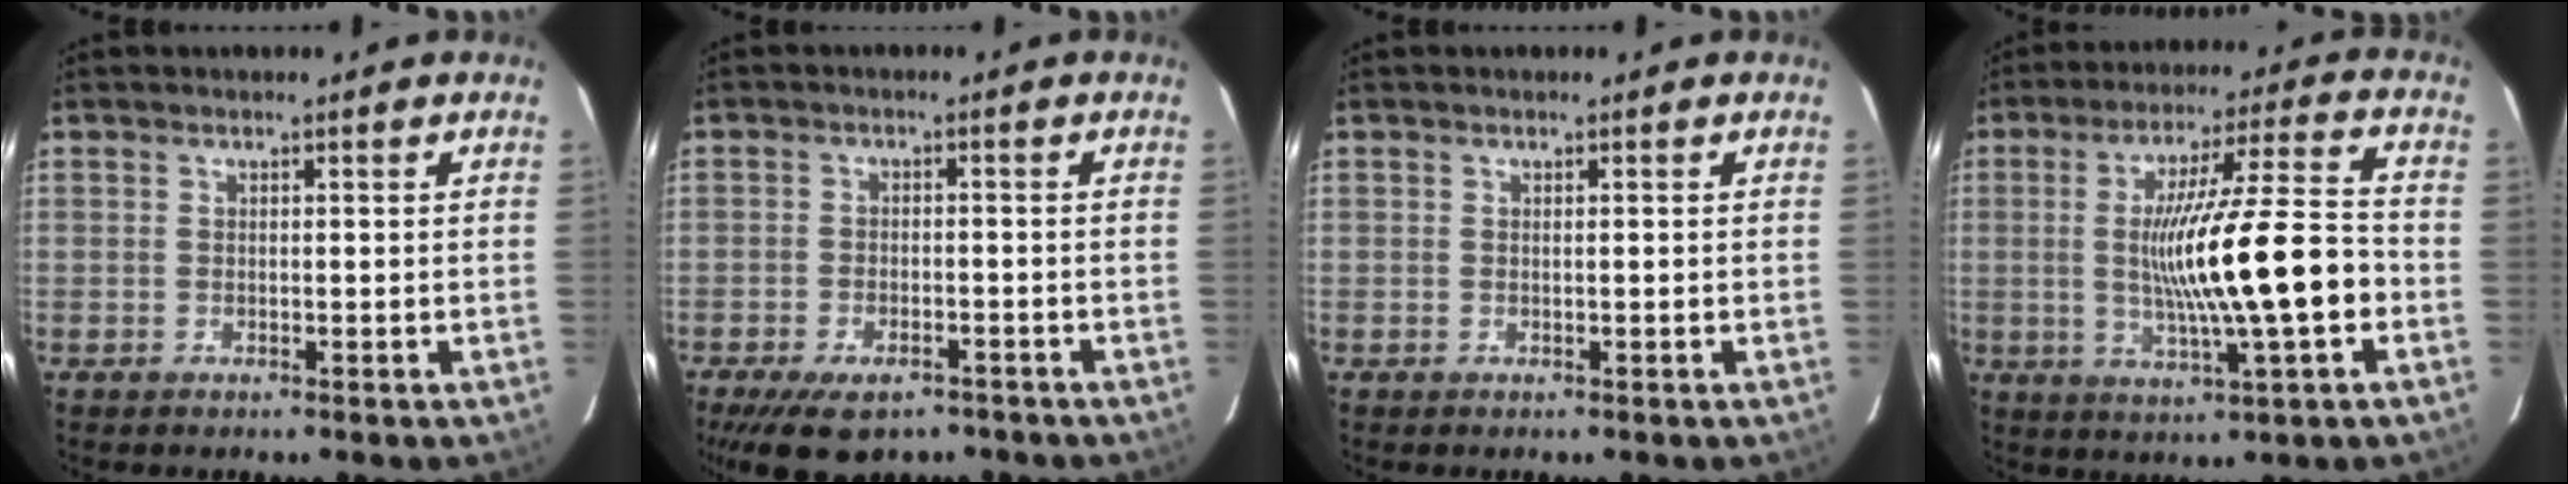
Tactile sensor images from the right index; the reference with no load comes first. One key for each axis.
{"total": 8.7, "fx": -6.3, "fy": 3.9, "fz": 4.5, "tx": -0.074, "ty": -0.005, "tz": -0.098}
{"total": 0.0}
{"total": 15.7, "fx": -2.2, "fy": 0.4, "fz": 15.5, "tx": -0.270, "ty": 0.003, "tz": -0.034}